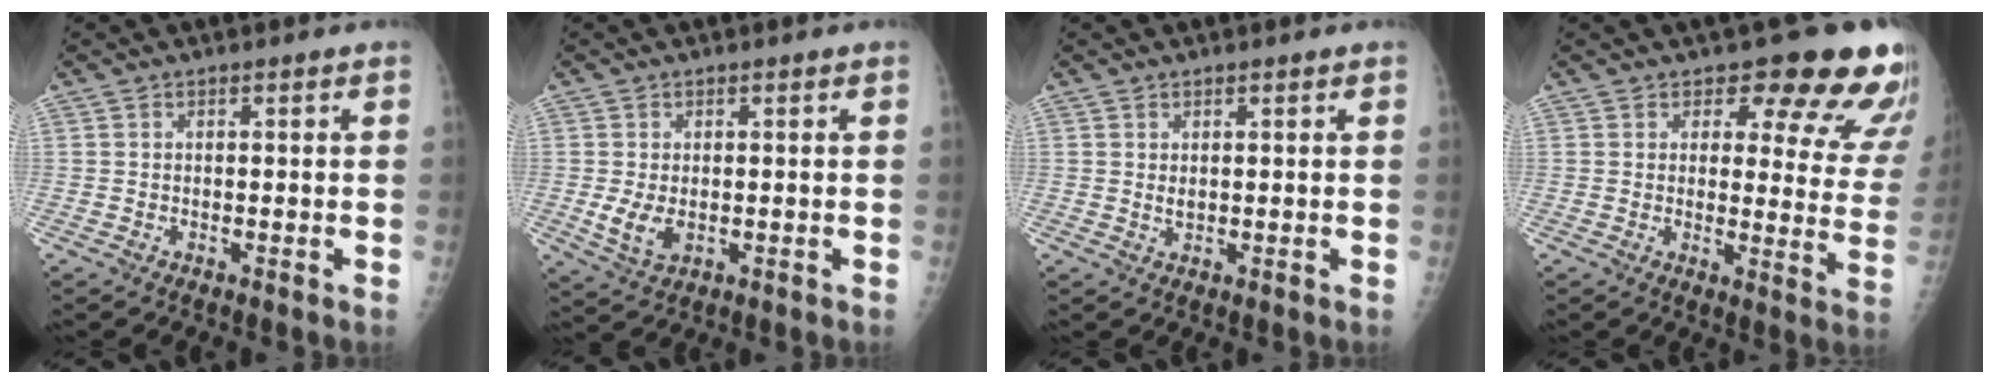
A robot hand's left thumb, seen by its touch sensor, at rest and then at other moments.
{"total": 4.7, "force": [-0.4, 2.9, 3.7], "torque": [-0.071, -0.011, 0.001]}
{"total": 1.6, "force": [0.7, 0.7, 1.3], "torque": [-0.020, -0.006, 0.015]}
{"total": 15.9, "force": [12.4, 5.8, 8.2], "torque": [-0.043, -0.080, 0.125]}